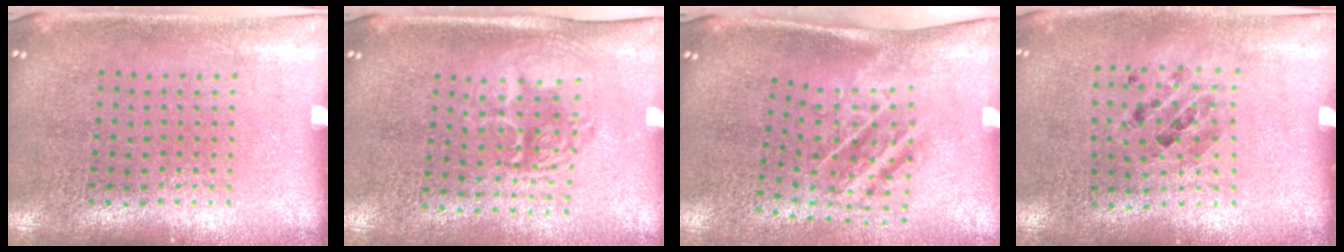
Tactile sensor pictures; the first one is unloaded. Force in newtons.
{"total": 1.6, "press": 1.4, "slide": 0.8}
{"total": 1.9, "press": 1.2, "slide": 1.5}
{"total": 0.8, "press": 0.8, "slide": 0.3}